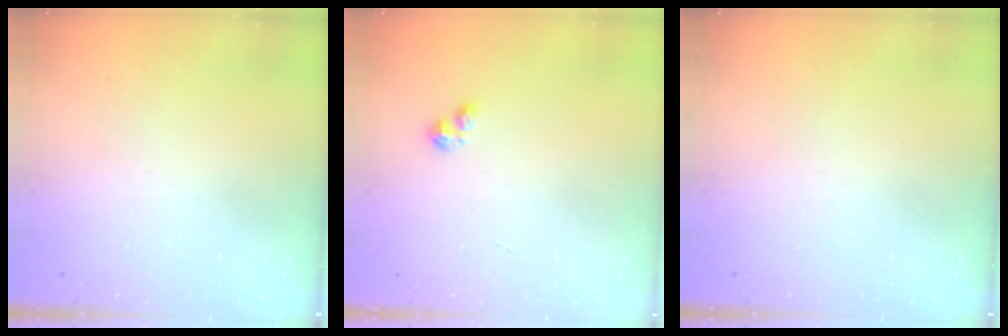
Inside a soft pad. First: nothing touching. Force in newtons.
{"total": 2.1, "press": 2.1, "slide": 0.3}
{"total": 0.0}